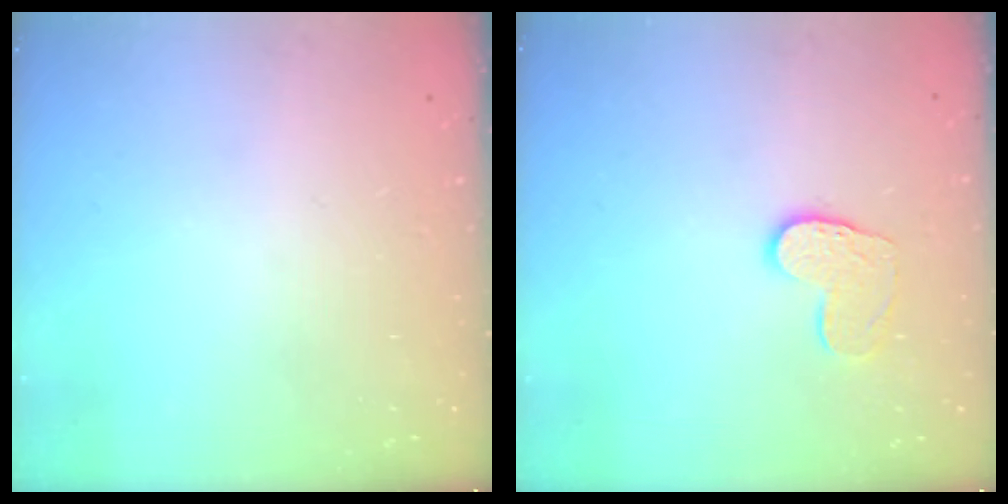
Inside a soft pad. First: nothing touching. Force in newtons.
{"total": 8.8, "press": 8.8, "slide": 0.7}